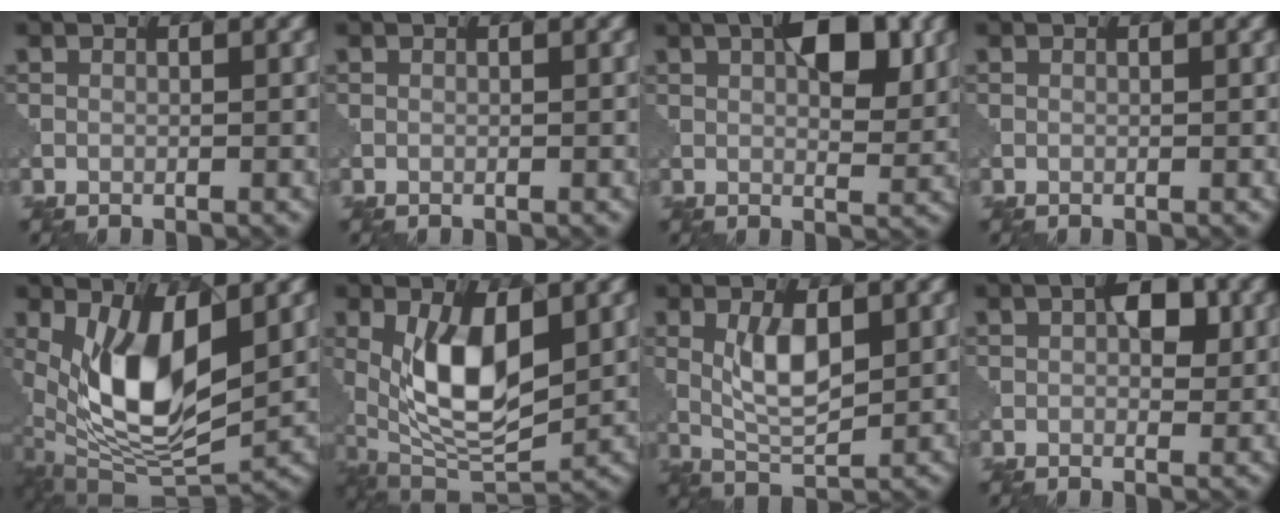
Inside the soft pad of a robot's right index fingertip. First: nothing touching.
{"total": 0.0}
{"total": 5.9, "force": [2.3, 2.4, 4.9], "torque": [-0.067, 0.001, 0.037]}
{"total": 0.0}
{"total": 9.9, "force": [1.7, 4.5, 8.6], "torque": [-0.172, -0.021, 0.036]}
{"total": 8.8, "force": [1.9, 4.1, 7.5], "torque": [-0.147, -0.008, 0.036]}
{"total": 4.3, "force": [1.3, 1.7, 3.8], "torque": [-0.078, -0.003, 0.030]}
{"total": 3.3, "force": [1.1, 1.8, 2.6], "torque": [-0.035, 0.001, 0.018]}